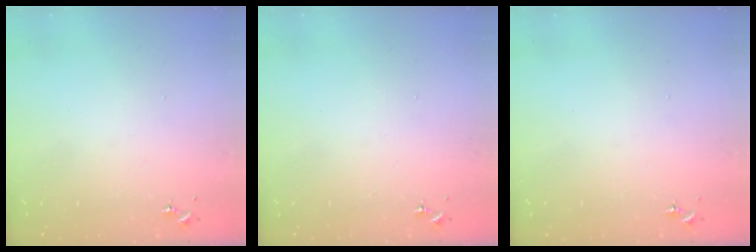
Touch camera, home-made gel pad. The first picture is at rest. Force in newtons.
{"total": 0.0}
{"total": 0.0}